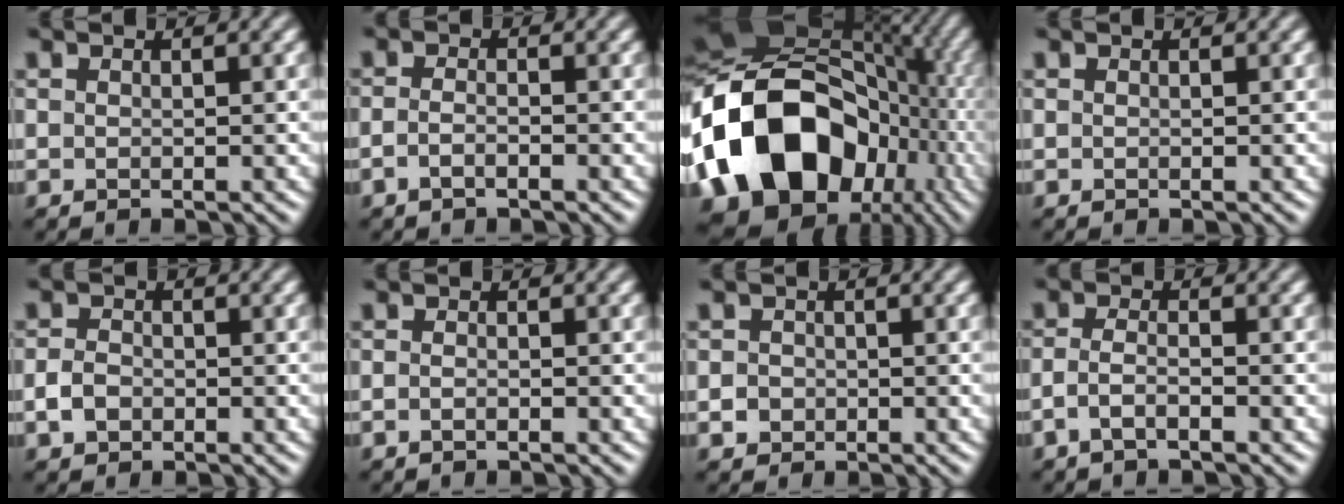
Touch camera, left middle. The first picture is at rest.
{"total": 1.3, "force": [-1.1, 0.1, 0.7], "torque": [-0.020, -0.002, -0.022]}
{"total": 20.1, "force": [-4.2, 14.9, 12.8], "torque": [-0.270, 0.013, -0.079]}
{"total": 0.0}
{"total": 2.0, "force": [-1.2, 1.4, 0.8], "torque": [-0.017, -0.002, -0.024]}
{"total": 0.7, "force": [-0.6, 0.0, 0.2], "torque": [-0.008, -0.002, -0.011]}
{"total": 1.5, "force": [-0.8, 1.3, 0.2], "torque": [0.015, -0.001, -0.015]}
{"total": 2.0, "force": [-1.5, 0.3, 1.3], "torque": [-0.032, 0.001, -0.032]}